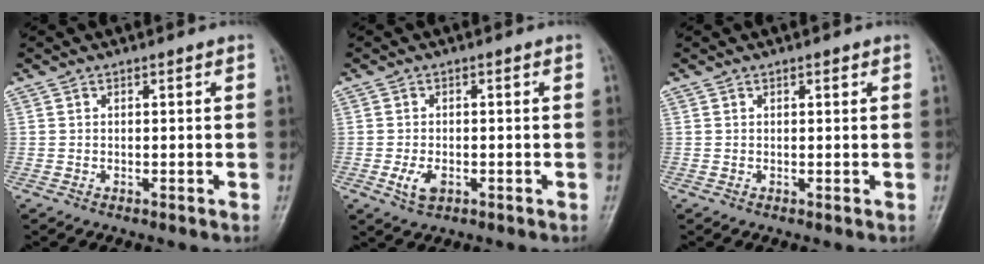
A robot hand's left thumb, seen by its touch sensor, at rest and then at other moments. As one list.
[{"total": 3.5, "force": [-1.1, 2.1, 2.6], "torque": [-0.050, -0.002, -0.016]}, {"total": 0.8, "force": [0.5, 0.3, 0.5], "torque": [-0.006, -0.002, 0.006]}]